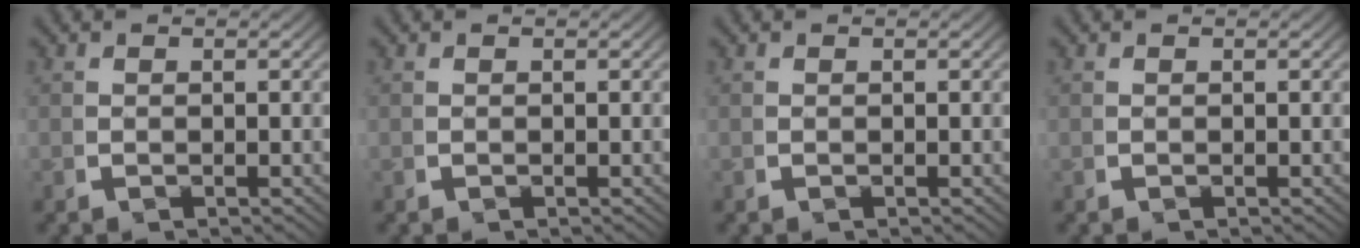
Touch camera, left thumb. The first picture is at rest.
{"total": 0.0}
{"total": 0.0}
{"total": 0.0}